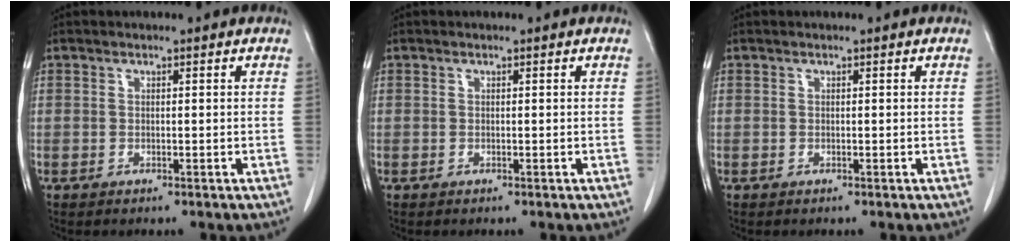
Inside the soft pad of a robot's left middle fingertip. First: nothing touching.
{"total": 0.0}
{"total": 0.0}